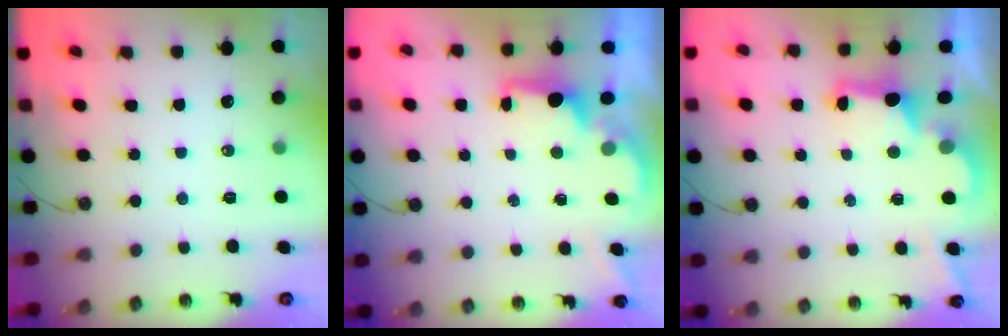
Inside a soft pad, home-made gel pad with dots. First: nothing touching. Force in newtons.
{"total": 1.7, "press": 1.5, "slide": 0.8}
{"total": 2.8, "press": 2.7, "slide": 0.9}